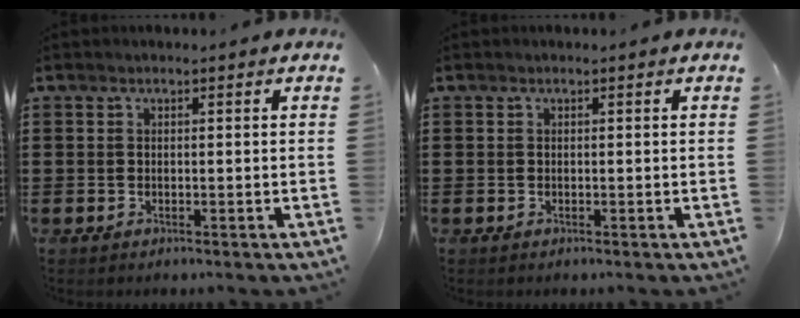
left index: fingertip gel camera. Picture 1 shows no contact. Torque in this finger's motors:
{"motor_torque": [-0.05, -0.04, 0.00, 0.00]}